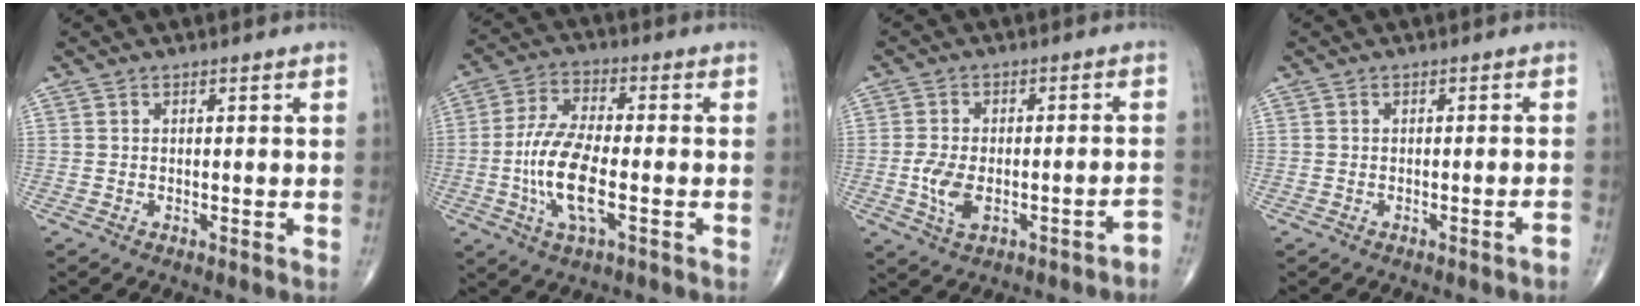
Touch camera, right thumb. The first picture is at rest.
{"total": 11.8, "force": [-2.6, 4.4, 10.6], "torque": [-0.223, 0.012, -0.051]}
{"total": 7.6, "force": [-3.1, 3.9, 5.8], "torque": [-0.089, 0.035, -0.042]}
{"total": 1.2, "force": [-1.0, 0.0, 0.7], "torque": [-0.015, 0.011, -0.012]}